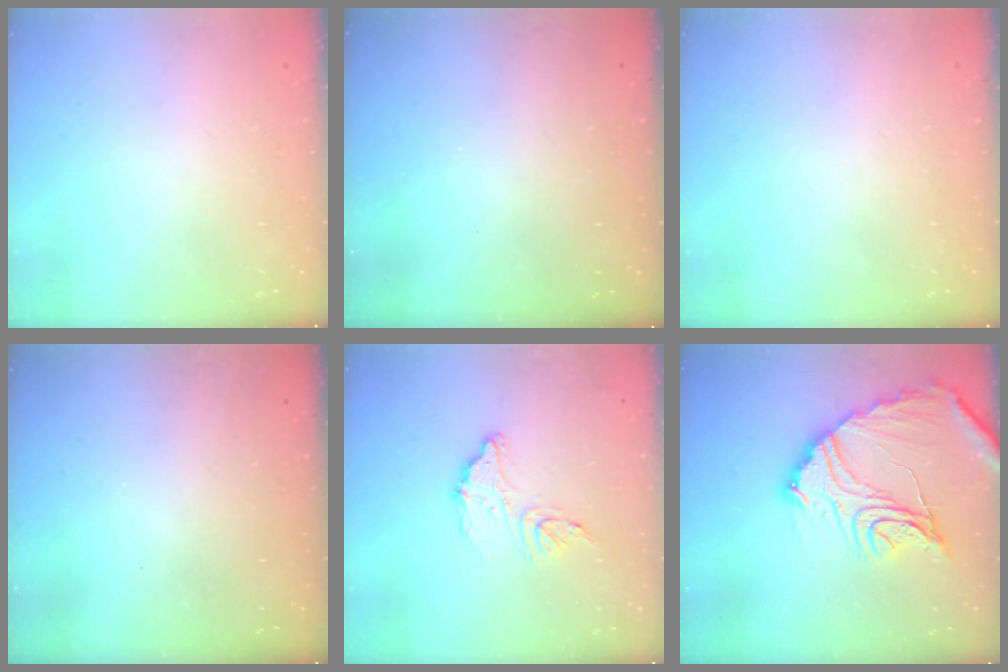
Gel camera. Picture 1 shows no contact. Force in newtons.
{"total": 3.2, "press": 3.2, "slide": 0.1}
{"total": 0.0}
{"total": 3.1, "press": 3.1, "slide": 0.1}
{"total": 11.5, "press": 11.5, "slide": 0.8}
{"total": 20.3, "press": 20.2, "slide": 2.1}